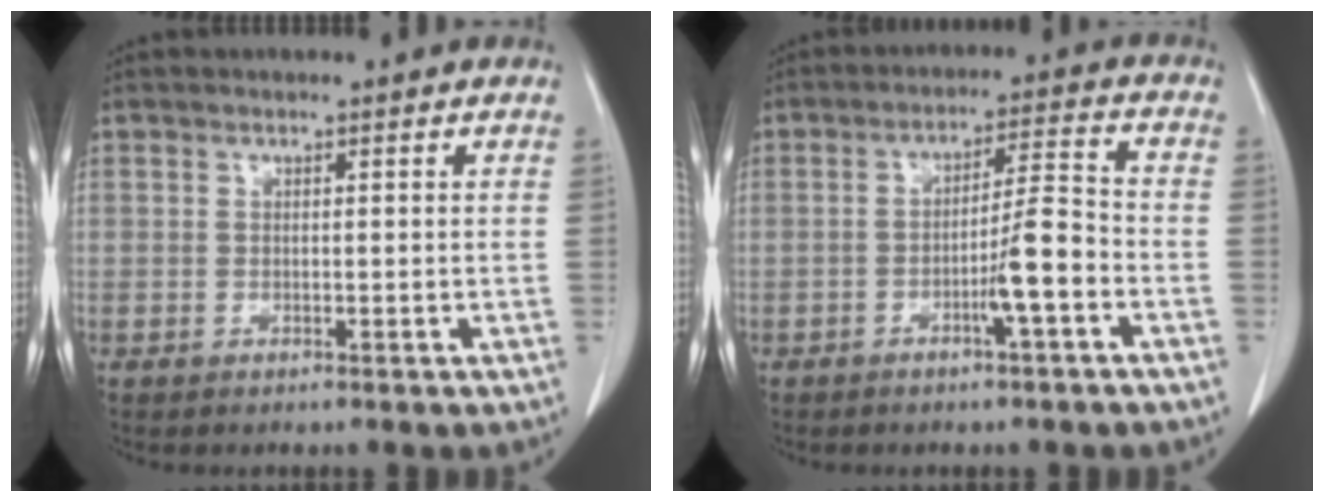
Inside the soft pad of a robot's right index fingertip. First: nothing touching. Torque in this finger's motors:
{"motor_torque": [0.96, -0.27, 0.41, 0.08]}